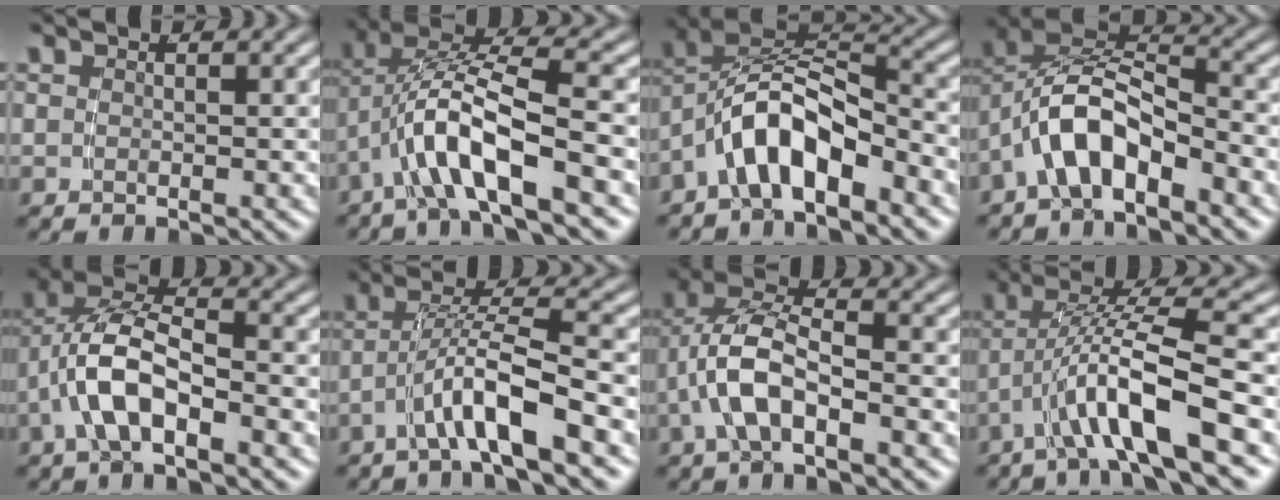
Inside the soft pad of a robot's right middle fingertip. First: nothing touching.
{"total": 6.9, "force": [-0.5, 3.3, 6.0], "torque": [-0.129, -0.003, -0.006]}
{"total": 8.3, "force": [-1.7, 5.9, 5.7], "torque": [-0.116, -0.009, -0.031]}
{"total": 7.6, "force": [-1.5, 5.5, 5.0], "torque": [-0.119, -0.018, -0.026]}
{"total": 6.8, "force": [-0.2, 4.2, 5.3], "torque": [-0.117, -0.010, -0.005]}
{"total": 4.6, "force": [-2.2, 0.4, 4.0], "torque": [-0.071, 0.002, -0.034]}
{"total": 5.7, "force": [0.1, 3.3, 4.7], "torque": [-0.103, -0.003, -0.002]}
{"total": 5.6, "force": [-1.0, 1.4, 5.3], "torque": [-0.107, -0.002, -0.012]}